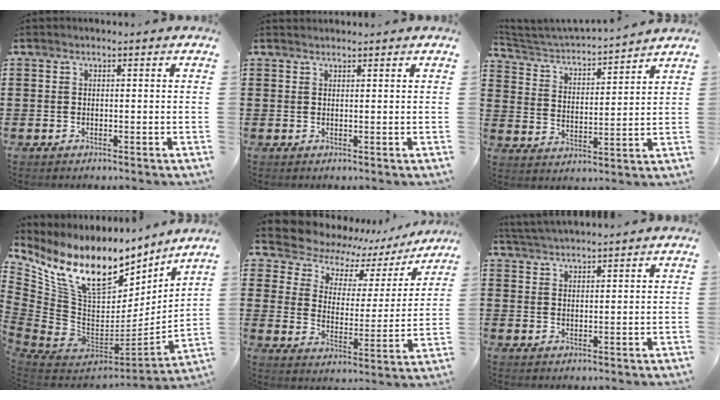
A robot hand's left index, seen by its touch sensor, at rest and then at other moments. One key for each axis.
{"total": 0.9, "fx": 0.9, "fy": 0.1, "fz": 0.0, "tx": -0.002, "ty": 0.000, "tz": 0.019}
{"total": 3.4, "fx": 3.3, "fy": 0.2, "fz": 0.8, "tx": -0.037, "ty": -0.030, "tz": 0.047}
{"total": 15.6, "fx": 8.5, "fy": 8.5, "fz": 9.8, "tx": -0.228, "ty": -0.050, "tz": 0.153}
{"total": 6.2, "fx": 5.4, "fy": 2.8, "fz": 1.1, "tx": -0.059, "ty": -0.042, "tz": 0.091}
{"total": 2.9, "fx": 2.9, "fy": -0.3, "fz": 0.2, "tx": -0.013, "ty": -0.005, "tz": 0.055}